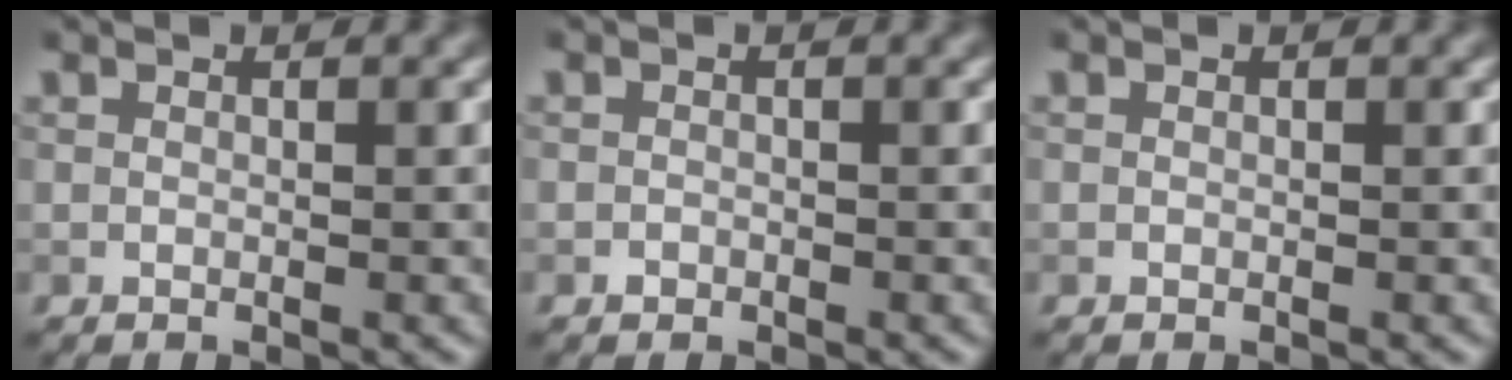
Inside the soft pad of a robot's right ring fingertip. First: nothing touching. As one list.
[{"total": 0.6, "force": [-0.3, 0.4, 0.1], "torque": [0.002, -0.004, -0.007]}, {"total": 0.0}]